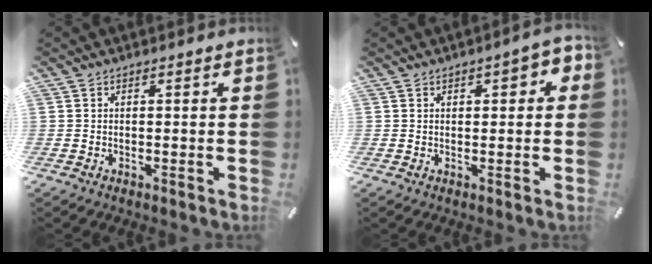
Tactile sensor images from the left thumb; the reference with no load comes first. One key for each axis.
{"total": 3.6, "fx": 0.7, "fy": 2.1, "fz": 2.9, "tx": -0.033, "ty": 0.000, "tz": 0.005}